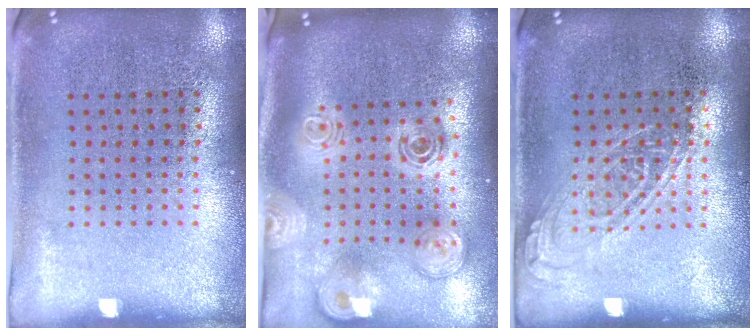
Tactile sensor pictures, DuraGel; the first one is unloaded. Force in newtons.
{"total": 3.0, "press": 2.0, "slide": 2.1}
{"total": 1.2, "press": 1.1, "slide": 0.4}